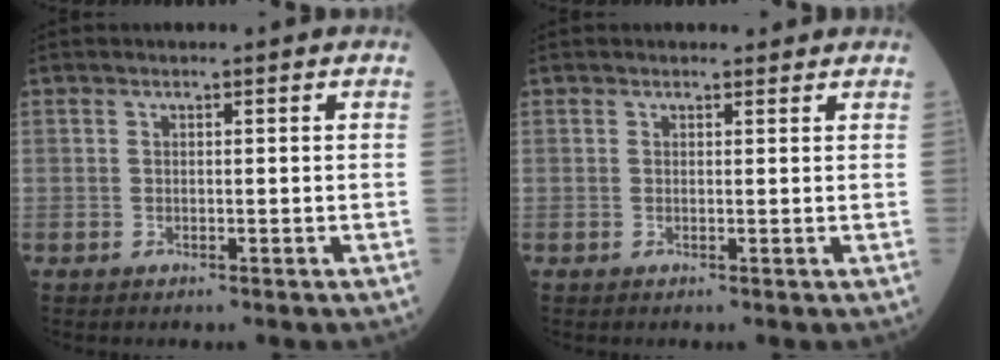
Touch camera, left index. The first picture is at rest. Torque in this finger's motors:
{"motor_torque": [0.05, -0.05, 0.02, 0.01]}